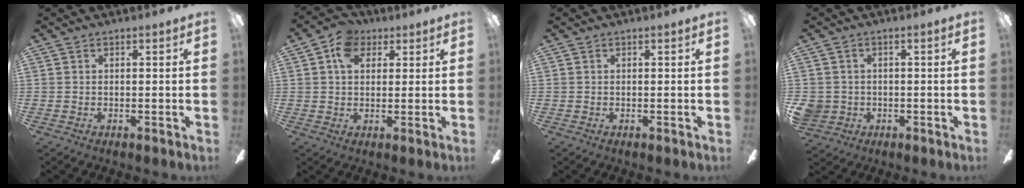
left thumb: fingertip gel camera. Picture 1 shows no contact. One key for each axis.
{"total": 6.0, "fx": 2.6, "fy": 4.7, "fz": 2.6, "tx": -0.049, "ty": 0.010, "tz": 0.047}
{"total": 0.0}
{"total": 4.0, "fx": -0.8, "fy": 3.8, "fz": 0.9, "tx": -0.034, "ty": 0.010, "tz": -0.016}